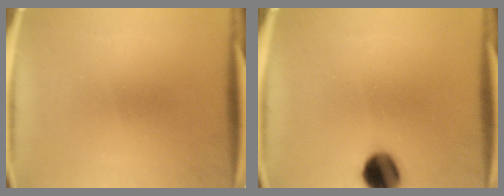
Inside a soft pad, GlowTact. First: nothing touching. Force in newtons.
{"total": 9.0}